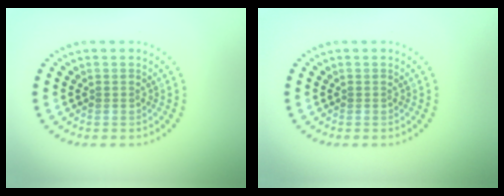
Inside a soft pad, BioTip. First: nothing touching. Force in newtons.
{"total": 0.0}